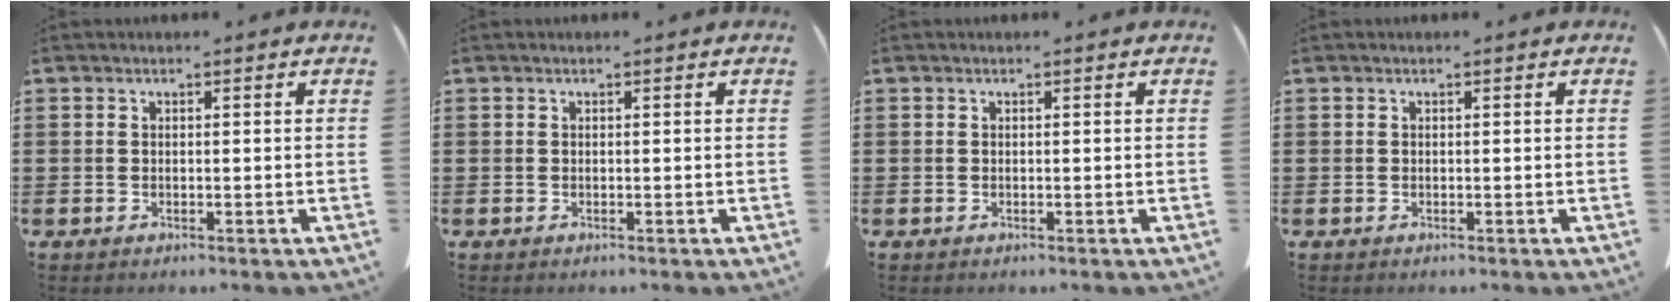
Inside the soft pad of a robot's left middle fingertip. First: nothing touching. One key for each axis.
{"total": 0.0}
{"total": 0.0}
{"total": 0.0}